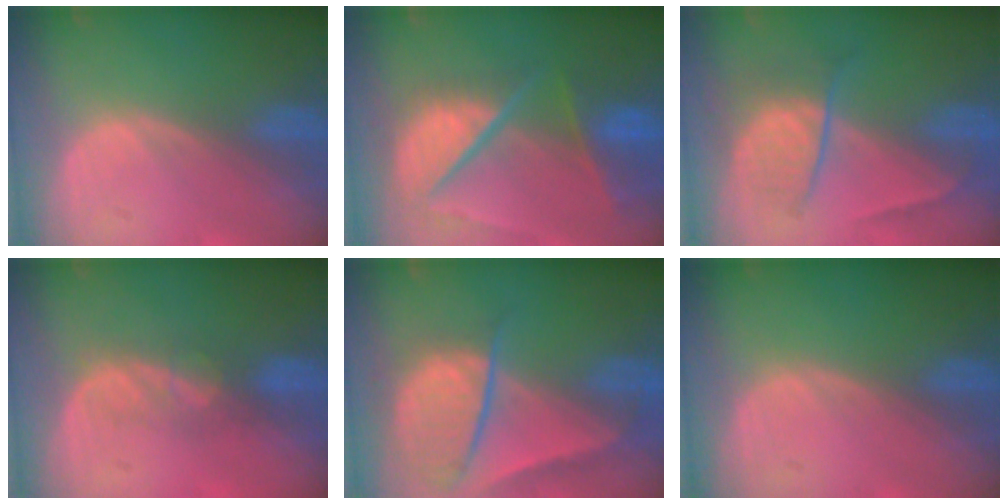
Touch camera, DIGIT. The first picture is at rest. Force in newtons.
{"total": 10.7, "press": 8.9, "slide": 5.9}
{"total": 6.6, "press": 6.0, "slide": 2.8}
{"total": 3.7, "press": 3.4, "slide": 1.5}
{"total": 9.8, "press": 8.2, "slide": 5.3}
{"total": 0.0}